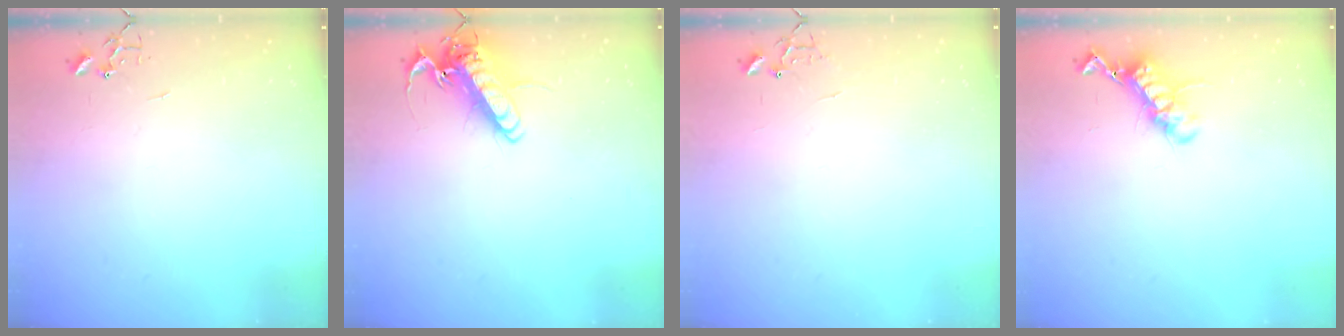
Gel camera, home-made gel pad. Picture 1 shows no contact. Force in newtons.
{"total": 15.2, "press": 15.0, "slide": 2.4}
{"total": 6.4, "press": 6.4, "slide": 0.6}
{"total": 12.0, "press": 11.9, "slide": 0.7}